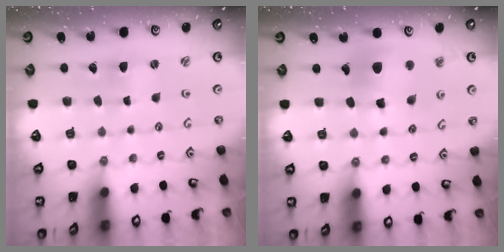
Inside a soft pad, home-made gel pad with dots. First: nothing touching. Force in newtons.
{"total": 11.8, "press": 11.7, "slide": 1.6}